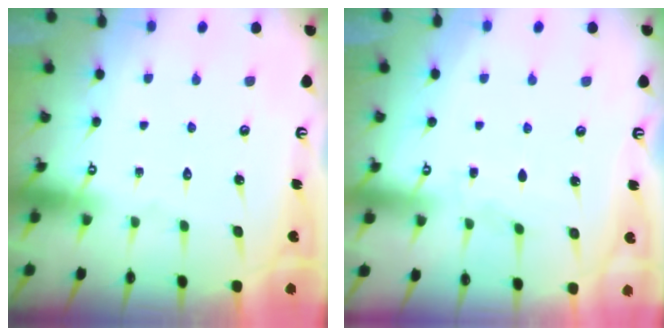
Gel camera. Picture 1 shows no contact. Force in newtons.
{"total": 2.5, "press": 2.5, "slide": 0.3}